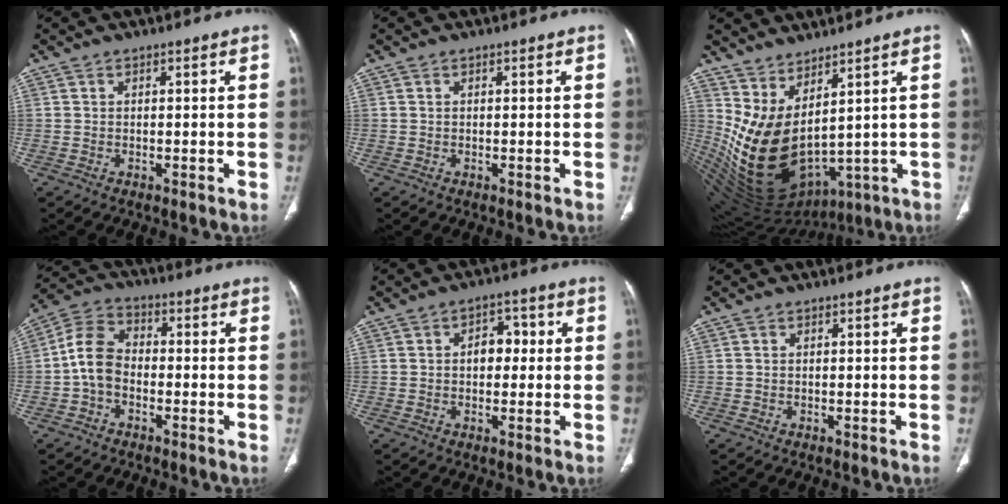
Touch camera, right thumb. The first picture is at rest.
{"total": 0.0}
{"total": 14.6, "force": [4.5, 7.2, 11.8], "torque": [-0.202, -0.053, 0.121]}
{"total": 7.9, "force": [-1.7, 5.6, 5.3], "torque": [-0.089, 0.031, -0.046]}
{"total": 5.0, "force": [0.4, 3.5, 3.6], "torque": [-0.028, 0.015, 0.000]}
{"total": 0.0}